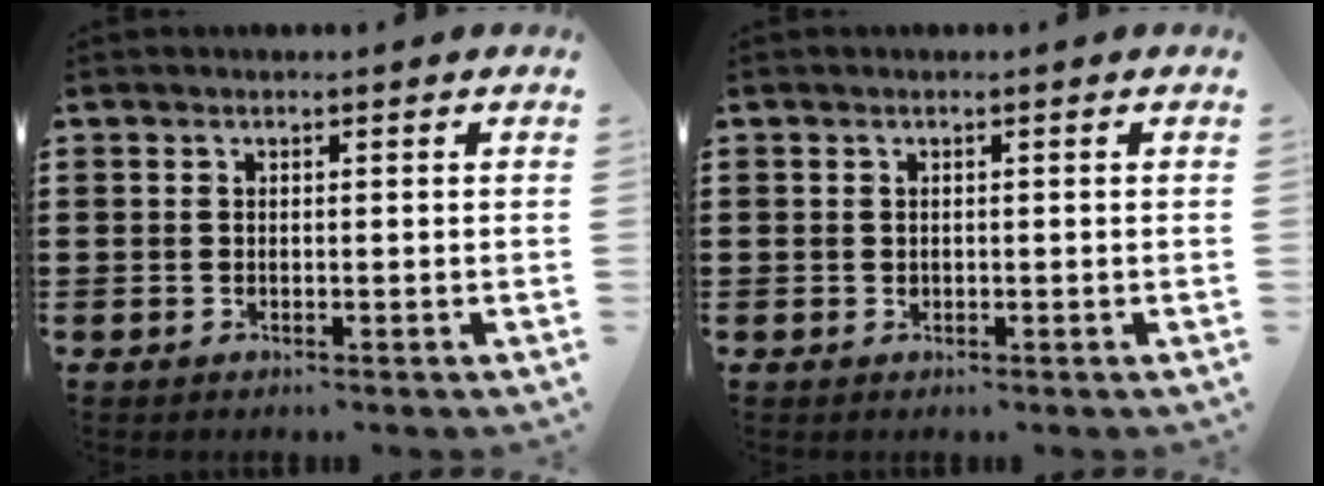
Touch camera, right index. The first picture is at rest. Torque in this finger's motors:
{"motor_torque": [2.14, 0.00, 0.04, 0.01]}